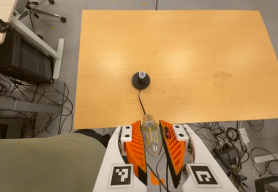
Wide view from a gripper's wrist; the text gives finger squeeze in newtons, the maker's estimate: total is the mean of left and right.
{"total": 19.2, "left": 21.3, "right": 17.1}